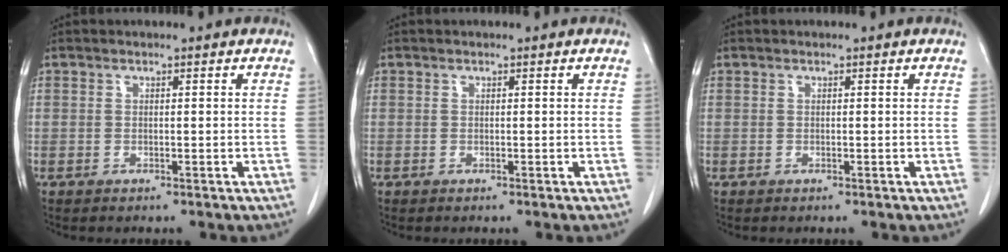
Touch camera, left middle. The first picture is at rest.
{"total": 0.0}
{"total": 0.0}